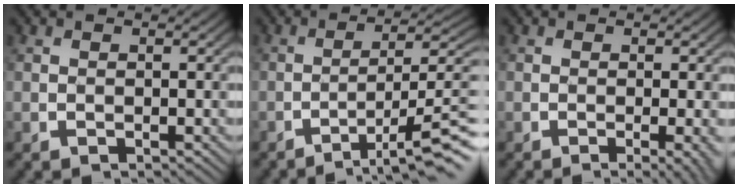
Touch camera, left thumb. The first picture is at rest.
{"total": 9.8, "force": [-5.1, 2.0, 8.1], "torque": [-0.116, 0.009, -0.070]}
{"total": 3.2, "force": [-0.9, 0.6, 3.0], "torque": [-0.038, 0.006, -0.017]}